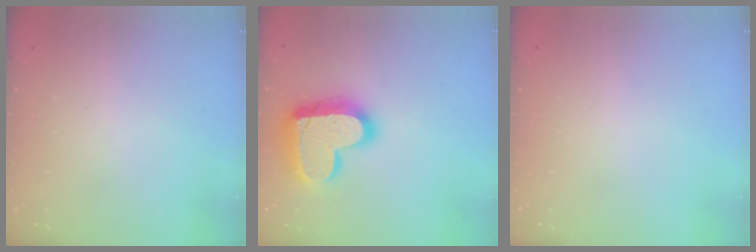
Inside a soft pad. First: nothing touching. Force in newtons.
{"total": 20.9, "press": 20.8, "slide": 1.8}
{"total": 0.0}